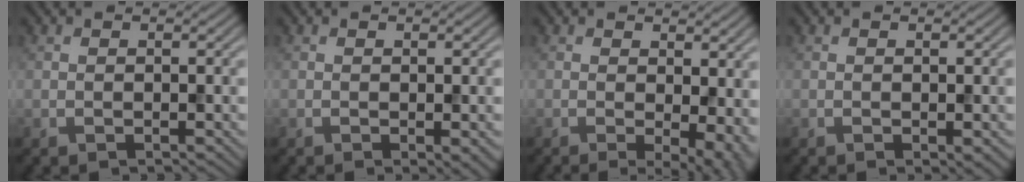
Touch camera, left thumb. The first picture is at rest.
{"total": 1.7, "force": [-0.4, 0.3, 1.6], "torque": [-0.022, -0.007, -0.006]}
{"total": 5.5, "force": [0.1, 2.0, 5.2], "torque": [-0.075, -0.009, 0.005]}
{"total": 1.2, "force": [-0.3, 0.3, 1.1], "torque": [-0.016, -0.007, -0.004]}